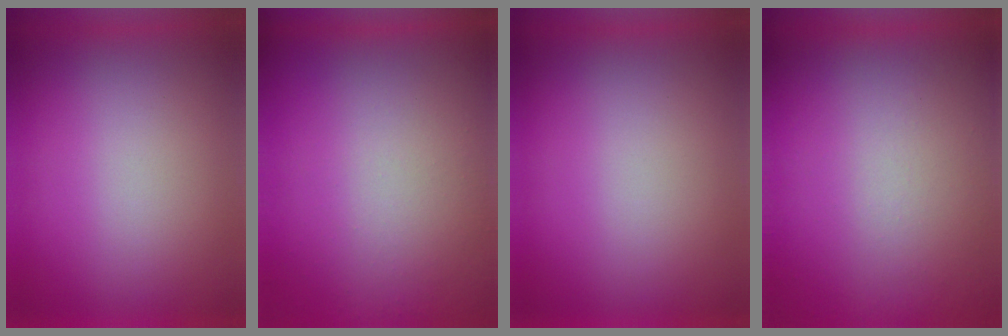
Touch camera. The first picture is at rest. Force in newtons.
{"total": 4.9}
{"total": 0.0}
{"total": 6.0}